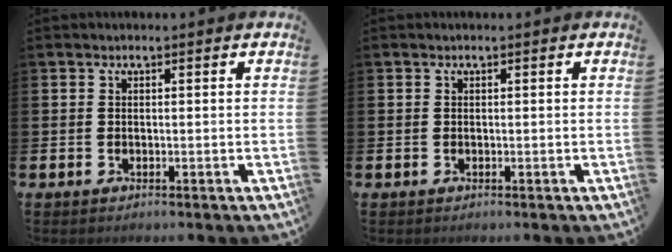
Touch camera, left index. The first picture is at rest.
{"total": 0.0}